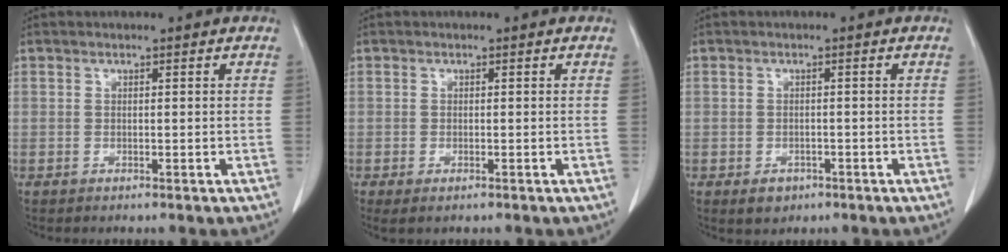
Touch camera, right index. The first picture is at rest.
{"total": 3.0, "force": [-1.6, 1.5, 2.2], "torque": [-0.042, -0.007, -0.022]}
{"total": 3.8, "force": [-2.0, 2.8, 1.5], "torque": [-0.021, 0.000, -0.021]}